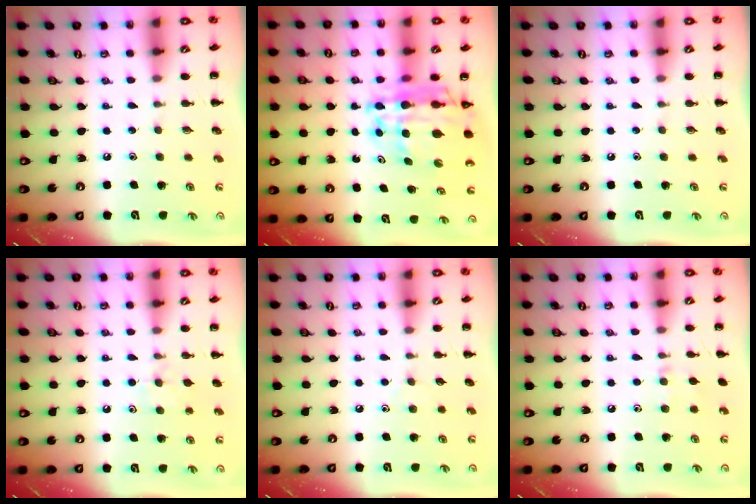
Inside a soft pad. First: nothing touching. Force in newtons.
{"total": 15.2, "press": 14.6, "slide": 4.2}
{"total": 0.0}
{"total": 7.0, "press": 6.8, "slide": 1.8}
{"total": 3.2, "press": 3.0, "slide": 1.2}
{"total": 5.8, "press": 5.4, "slide": 2.0}